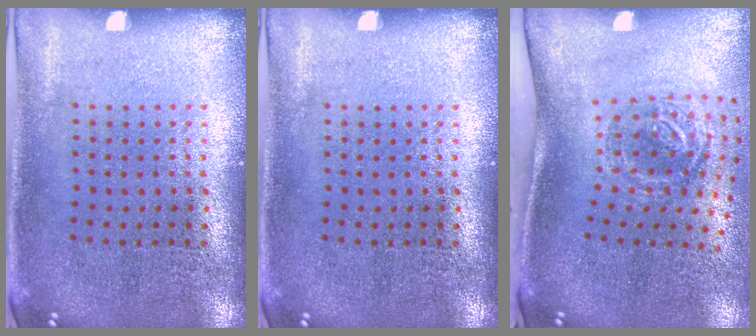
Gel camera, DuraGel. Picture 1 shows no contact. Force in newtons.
{"total": 0.0}
{"total": 1.9, "press": 1.2, "slide": 1.5}